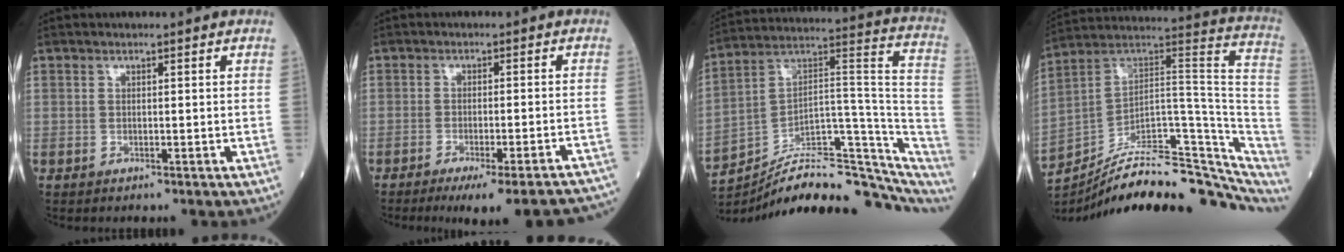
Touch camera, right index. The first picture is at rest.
{"total": 16.7, "force": [-15.1, 0.7, 7.2], "torque": [-0.037, -0.005, -0.178]}
{"total": 22.9, "force": [-18.1, 6.6, 12.5], "torque": [-0.133, 0.064, -0.257]}
{"total": 25.6, "force": [-19.2, 8.0, 14.9], "torque": [-0.164, 0.056, -0.278]}